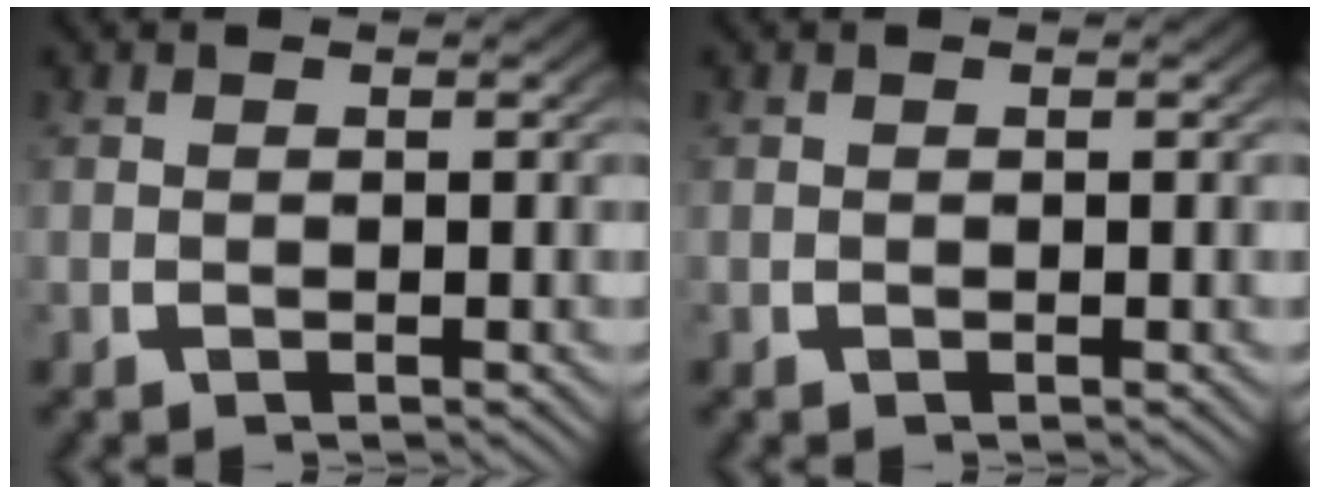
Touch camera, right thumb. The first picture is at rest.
{"total": 0.0}